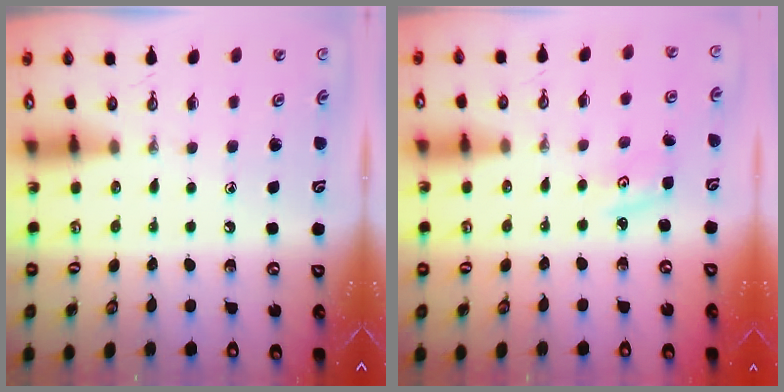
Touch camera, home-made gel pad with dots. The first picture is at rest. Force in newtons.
{"total": 2.5, "press": 2.5, "slide": 0.3}